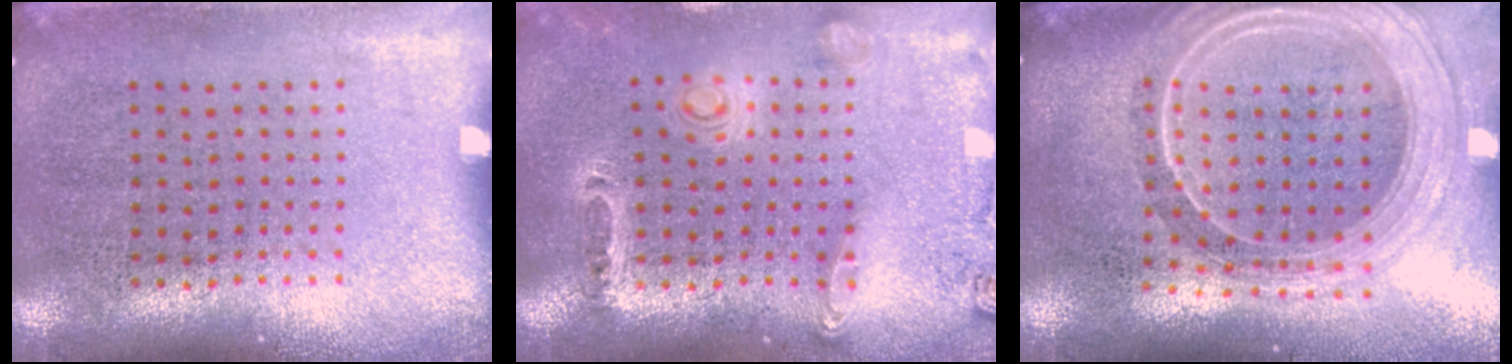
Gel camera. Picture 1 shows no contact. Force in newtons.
{"total": 0.6, "press": 0.6, "slide": 0.3}
{"total": 2.3, "press": 1.9, "slide": 1.3}